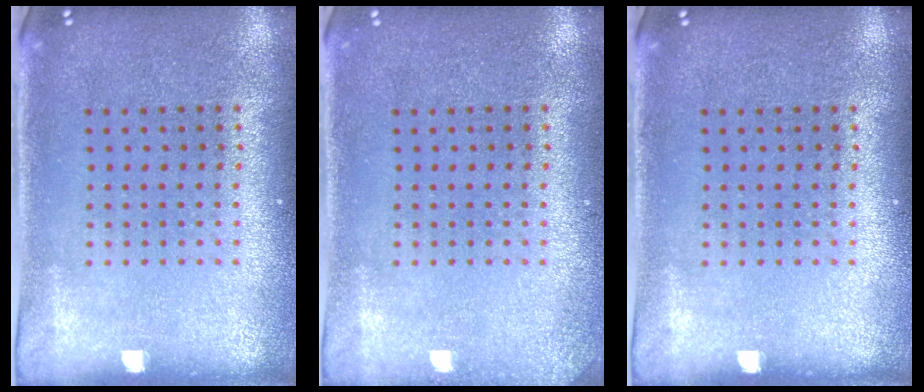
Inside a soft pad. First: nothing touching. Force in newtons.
{"total": 1.1, "press": 1.1, "slide": 0.1}
{"total": 0.0}